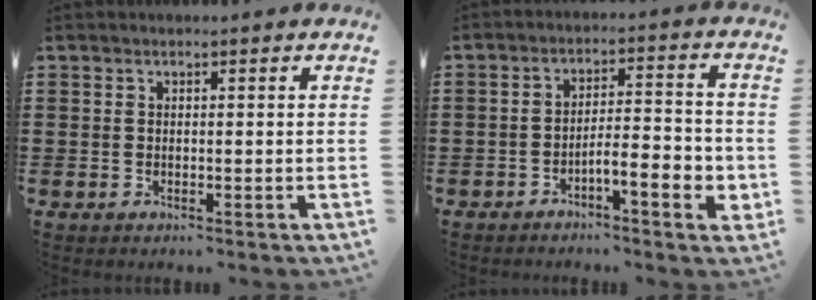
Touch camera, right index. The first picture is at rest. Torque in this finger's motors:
{"motor_torque": [0.41, -0.31, 0.33, 0.11]}